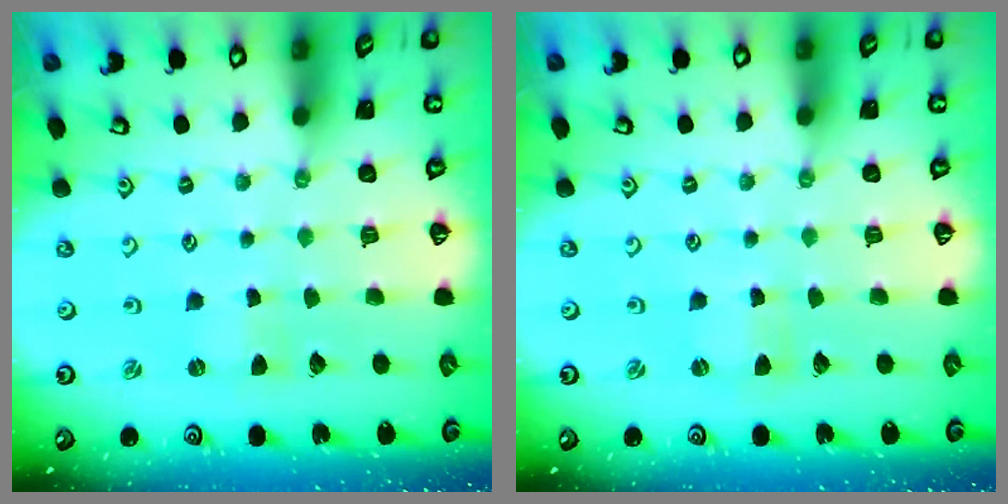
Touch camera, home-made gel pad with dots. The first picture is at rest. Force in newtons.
{"total": 0.0}